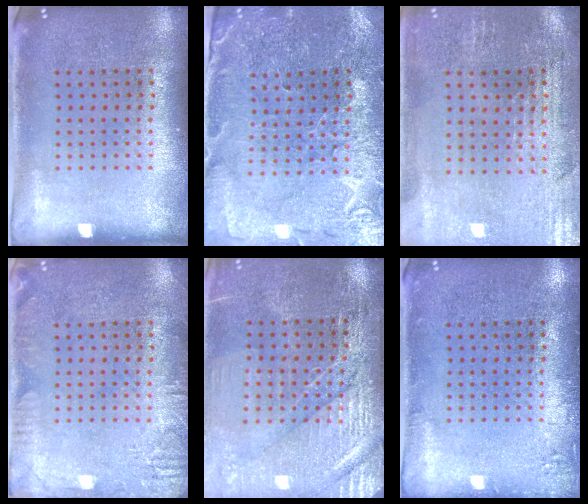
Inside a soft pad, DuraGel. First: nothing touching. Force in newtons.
{"total": 1.3, "press": 1.2, "slide": 0.2}
{"total": 0.8, "press": 0.7, "slide": 0.5}
{"total": 2.3, "press": 2.3, "slide": 0.2}
{"total": 3.2, "press": 3.2, "slide": 0.4}
{"total": 1.3, "press": 1.2, "slide": 0.3}